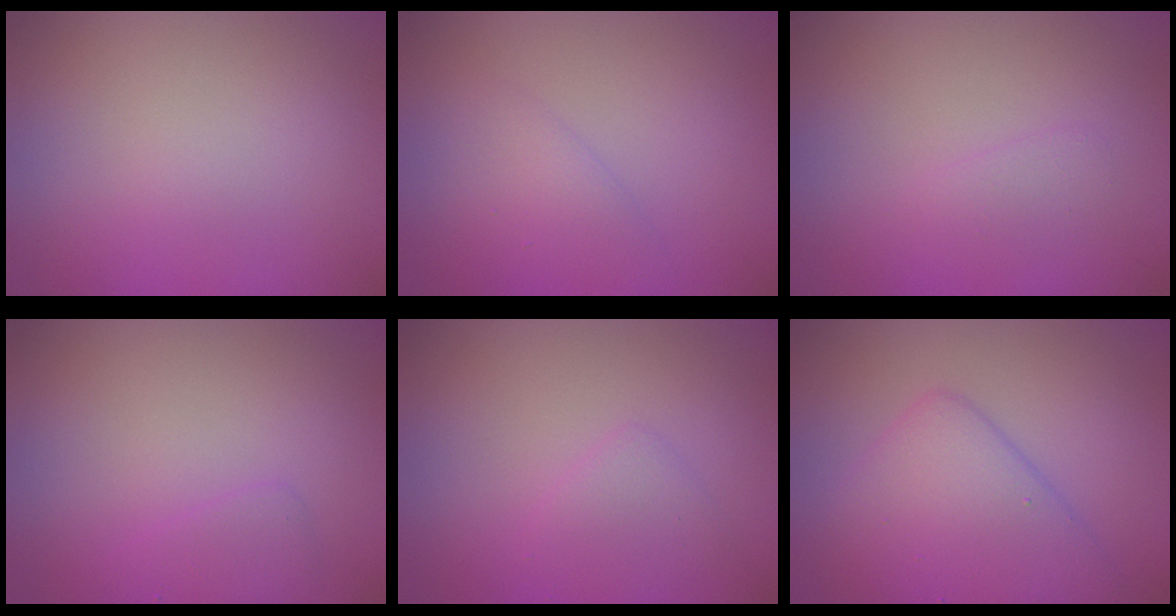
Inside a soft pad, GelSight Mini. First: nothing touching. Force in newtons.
{"total": 1.7, "press": 1.7, "slide": 0.2}
{"total": 1.0, "press": 1.0, "slide": 0.0}
{"total": 1.4, "press": 1.4, "slide": 0.1}
{"total": 1.6, "press": 1.6, "slide": 0.1}
{"total": 5.5, "press": 5.5, "slide": 0.1}